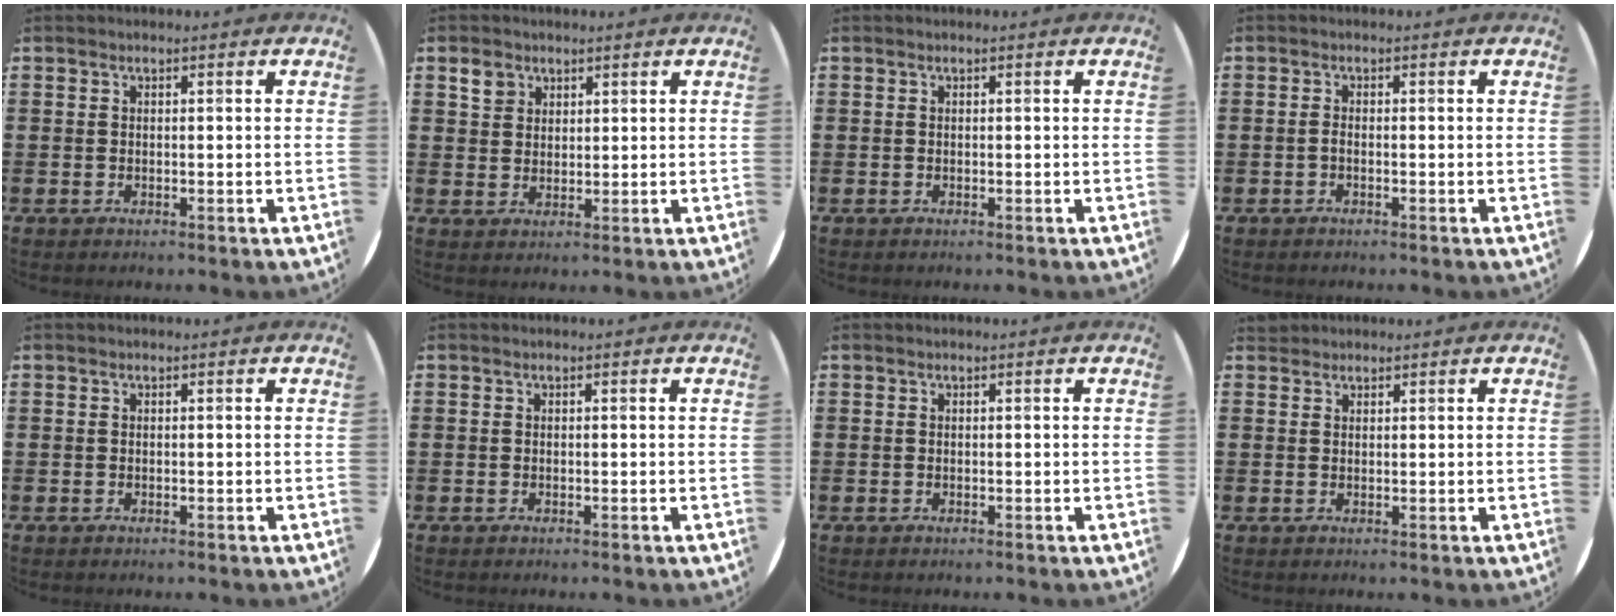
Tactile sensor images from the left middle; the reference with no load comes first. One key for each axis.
{"total": 2.8, "fx": 1.9, "fy": 2.0, "fz": 0.7, "tx": -0.002, "ty": -0.003, "tz": 0.033}
{"total": 0.0}
{"total": 0.6, "fx": -0.3, "fy": 0.1, "fz": 0.5, "tx": -0.010, "ty": -0.003, "tz": -0.005}
{"total": 0.0}
{"total": 0.0}
{"total": 0.0}
{"total": 1.2, "fx": 1.1, "fy": 0.4, "fz": 0.0, "tx": -0.002, "ty": 0.003, "tz": 0.022}